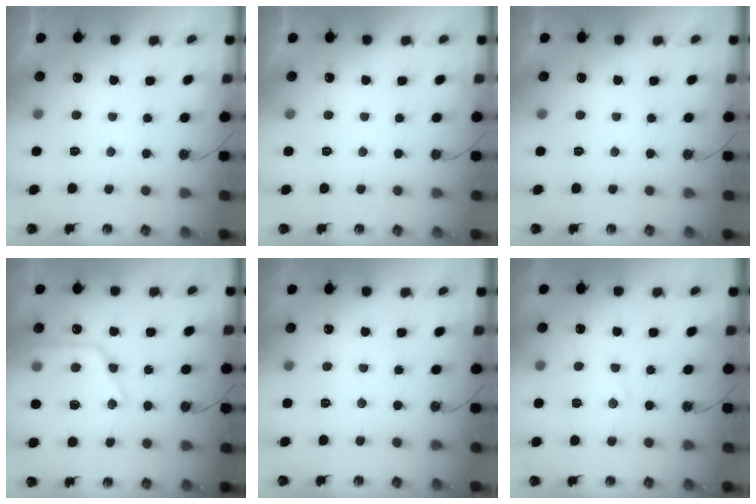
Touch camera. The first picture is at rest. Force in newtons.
{"total": 0.0}
{"total": 0.0}
{"total": 15.2, "press": 15.1, "slide": 1.5}
{"total": 3.4, "press": 3.4, "slide": 0.5}
{"total": 7.3, "press": 7.3, "slide": 0.4}